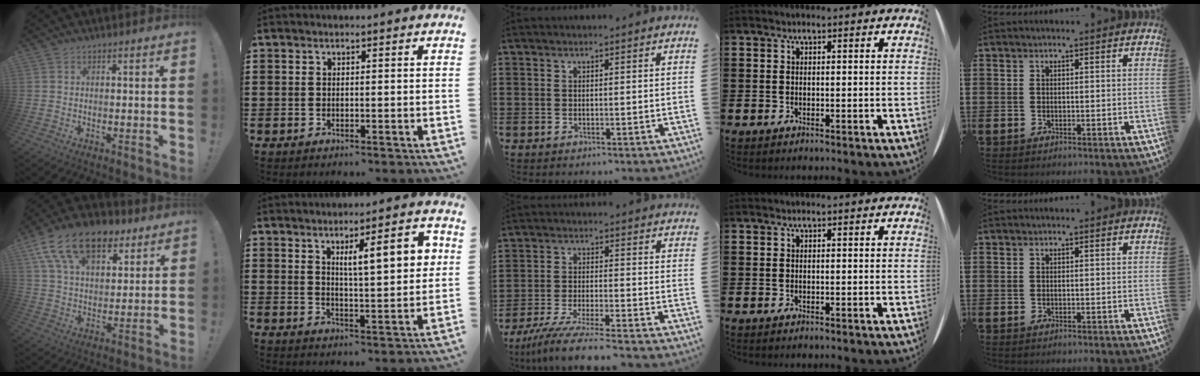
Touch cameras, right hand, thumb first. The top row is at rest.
{"thumb": {"total": 18.3, "force": [10.5, 10.6, 10.7], "torque": [-0.176, -0.054, 0.191]}, "index": {"total": 8.6, "force": [3.2, 2.1, 7.7], "torque": [-0.119, -0.005, 0.046]}, "middle": {"total": 7.0, "force": [-6.3, -0.3, 3.0], "torque": [-0.069, -0.017, -0.122]}}